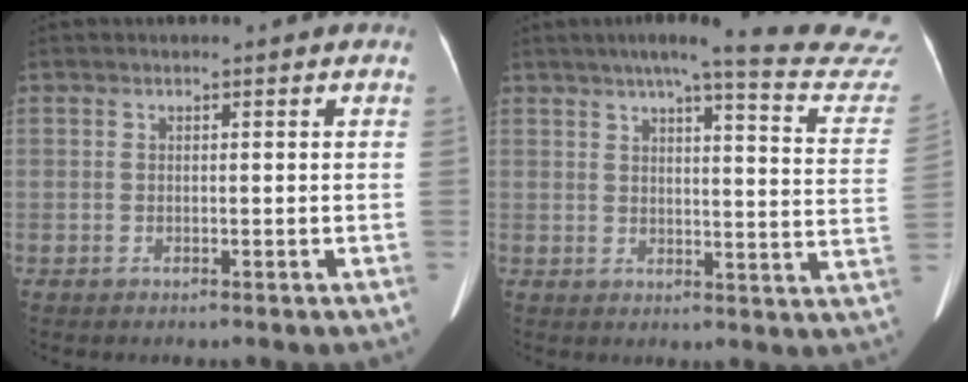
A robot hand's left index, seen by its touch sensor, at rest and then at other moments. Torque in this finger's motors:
{"motor_torque": [0.35, -0.57, 0.04, 0.07]}